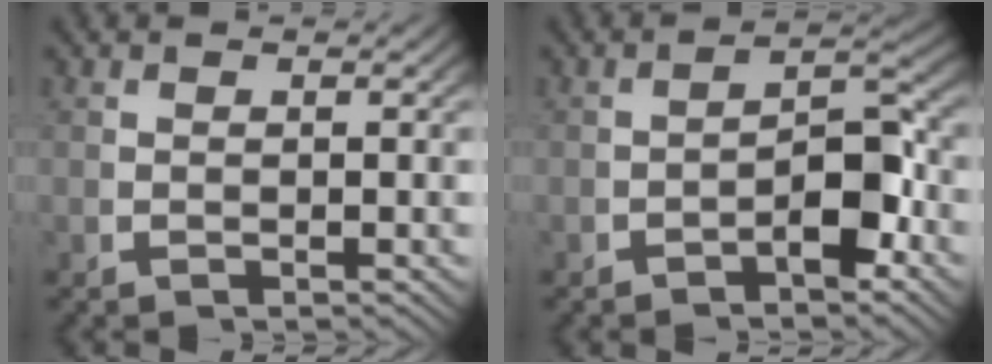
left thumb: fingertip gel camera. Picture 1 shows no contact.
{"total": 4.1, "force": [-1.3, 1.7, 3.5], "torque": [-0.052, -0.007, -0.018]}